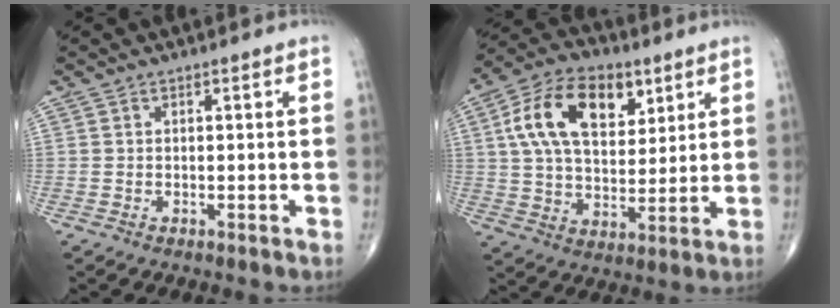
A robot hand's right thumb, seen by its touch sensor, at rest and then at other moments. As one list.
[{"total": 17.3, "force": [6.3, 10.2, 12.5], "torque": [-0.191, -0.006, 0.109]}]